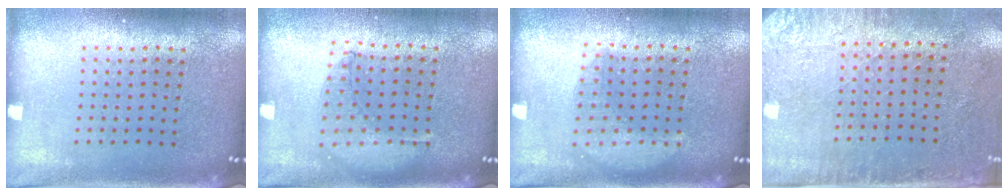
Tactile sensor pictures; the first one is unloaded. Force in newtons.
{"total": 1.0, "press": 0.9, "slide": 0.3}
{"total": 1.3, "press": 1.3, "slide": 0.3}
{"total": 2.8, "press": 2.3, "slide": 1.6}